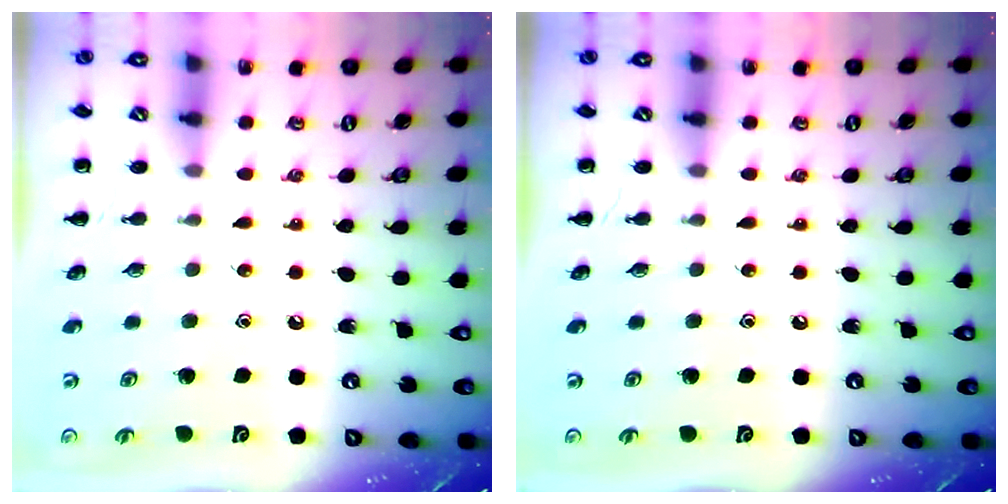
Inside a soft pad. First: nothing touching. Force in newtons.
{"total": 0.0}